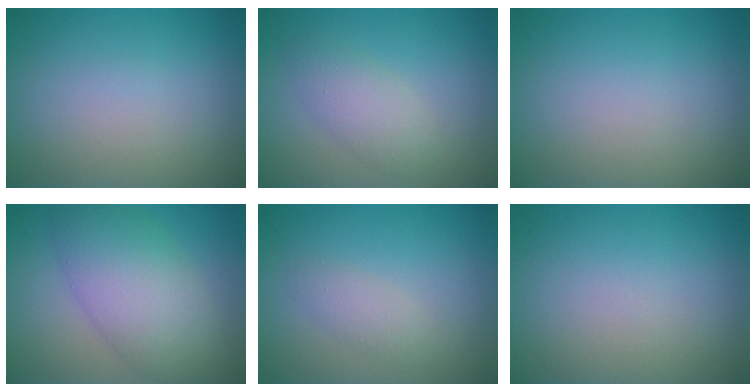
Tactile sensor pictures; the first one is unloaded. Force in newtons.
{"total": 2.7, "press": 2.7, "slide": 0.0}
{"total": 0.0}
{"total": 7.6, "press": 7.6, "slide": 0.2}
{"total": 1.5, "press": 1.5, "slide": 0.0}
{"total": 0.0}